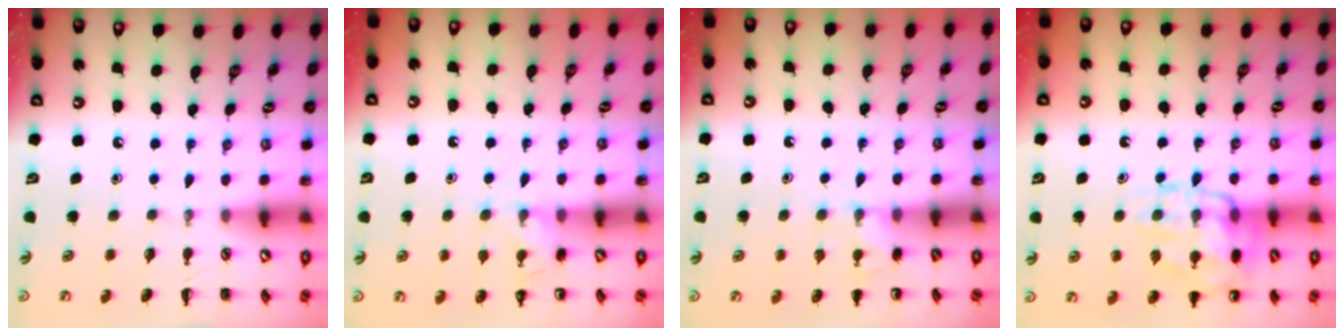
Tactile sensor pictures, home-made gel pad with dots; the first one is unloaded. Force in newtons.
{"total": 7.4, "press": 7.0, "slide": 2.3}
{"total": 5.8, "press": 5.5, "slide": 1.9}
{"total": 13.8, "press": 13.7, "slide": 1.5}